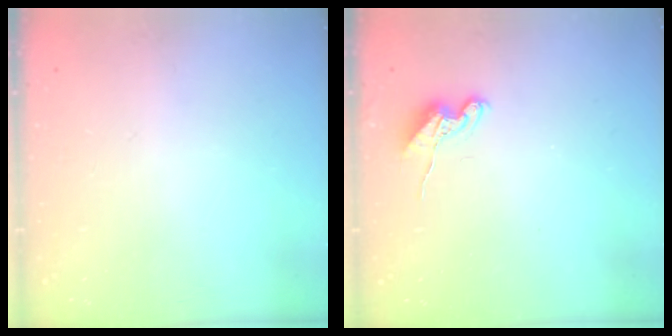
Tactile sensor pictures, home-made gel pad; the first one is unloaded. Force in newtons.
{"total": 5.5, "press": 5.5, "slide": 0.6}